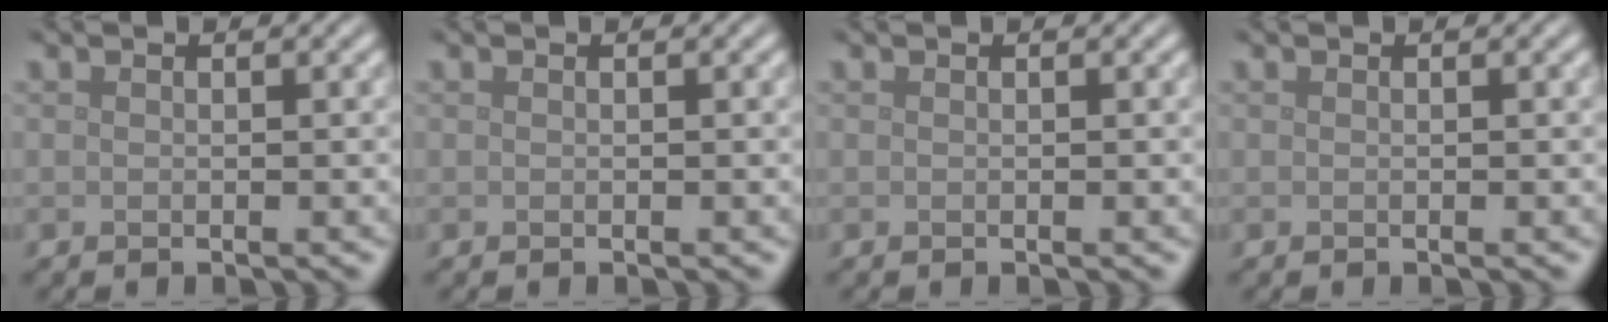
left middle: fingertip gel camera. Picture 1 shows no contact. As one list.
[{"total": 0.0}, {"total": 0.0}, {"total": 0.0}]